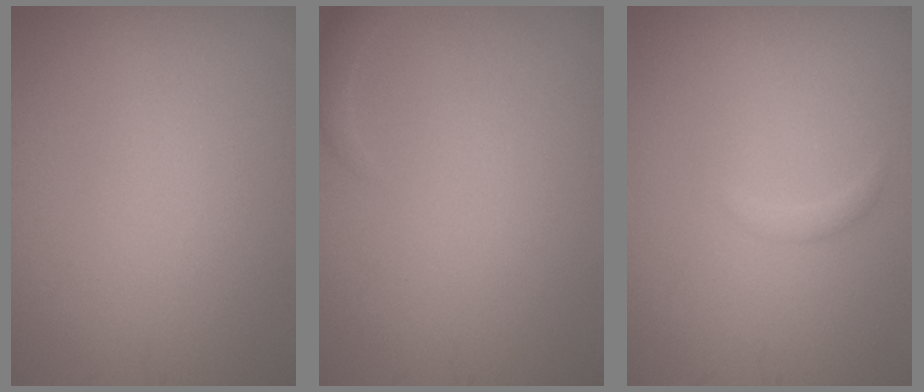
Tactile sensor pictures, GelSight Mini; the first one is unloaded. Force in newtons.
{"total": 1.7, "press": 1.6, "slide": 0.2}
{"total": 0.7, "press": 0.7, "slide": 0.0}